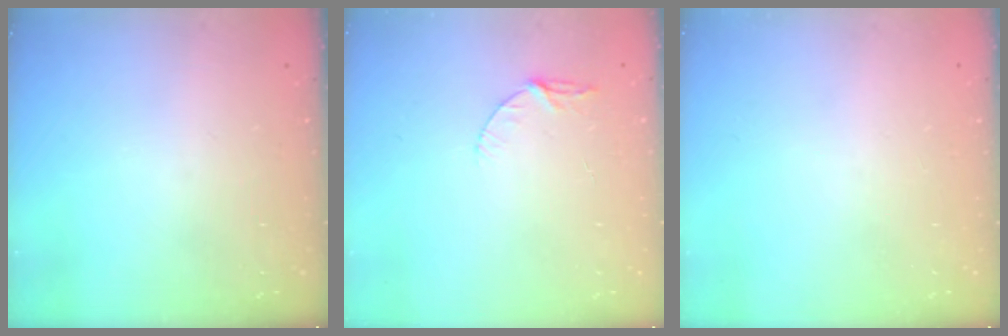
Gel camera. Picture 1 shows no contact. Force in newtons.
{"total": 5.2, "press": 5.1, "slide": 0.6}
{"total": 0.0}